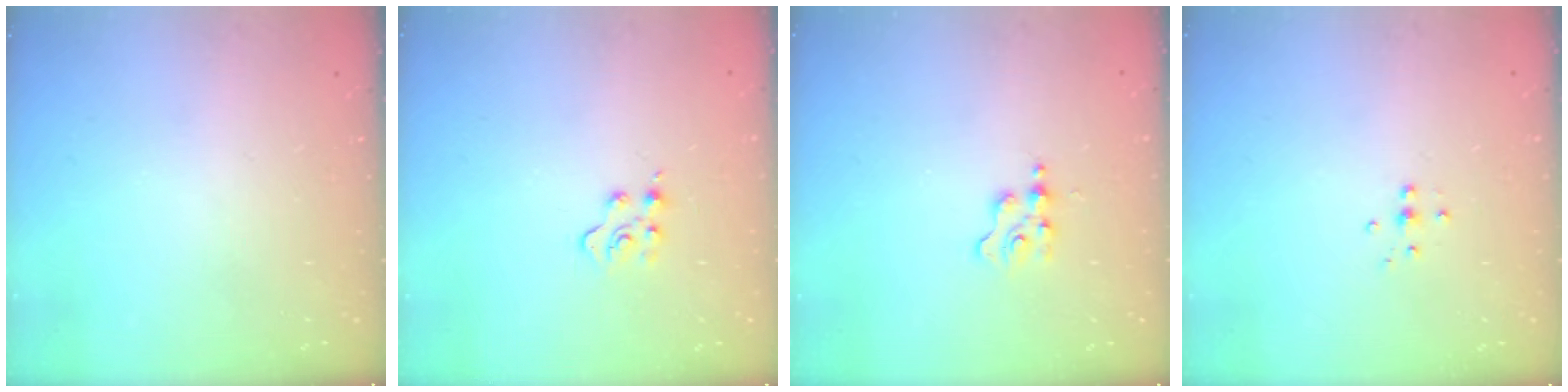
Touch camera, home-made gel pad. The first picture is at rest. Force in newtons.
{"total": 3.6, "press": 3.5, "slide": 0.4}
{"total": 2.4, "press": 2.4, "slide": 0.2}
{"total": 3.6, "press": 3.5, "slide": 0.3}